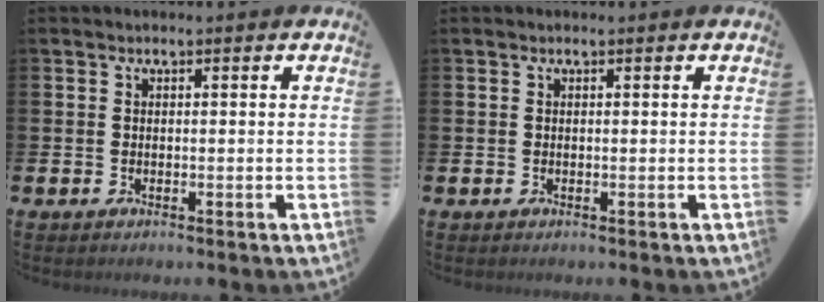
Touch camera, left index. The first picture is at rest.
{"total": 0.0}